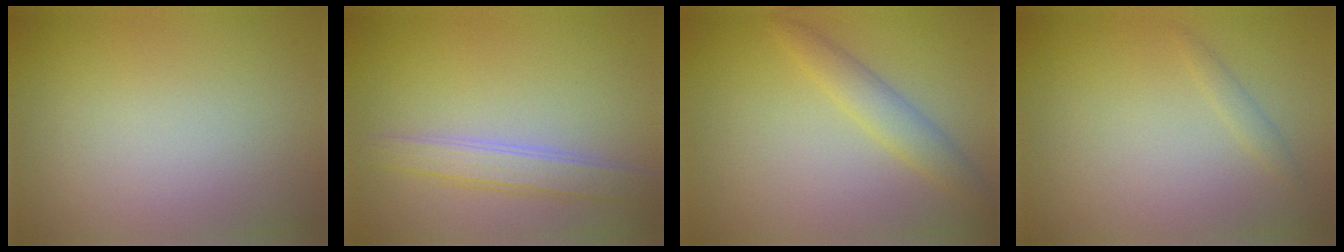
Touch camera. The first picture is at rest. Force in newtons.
{"total": 3.0, "press": 3.0, "slide": 0.2}
{"total": 2.6, "press": 2.6, "slide": 0.1}
{"total": 0.8, "press": 0.8, "slide": 0.0}